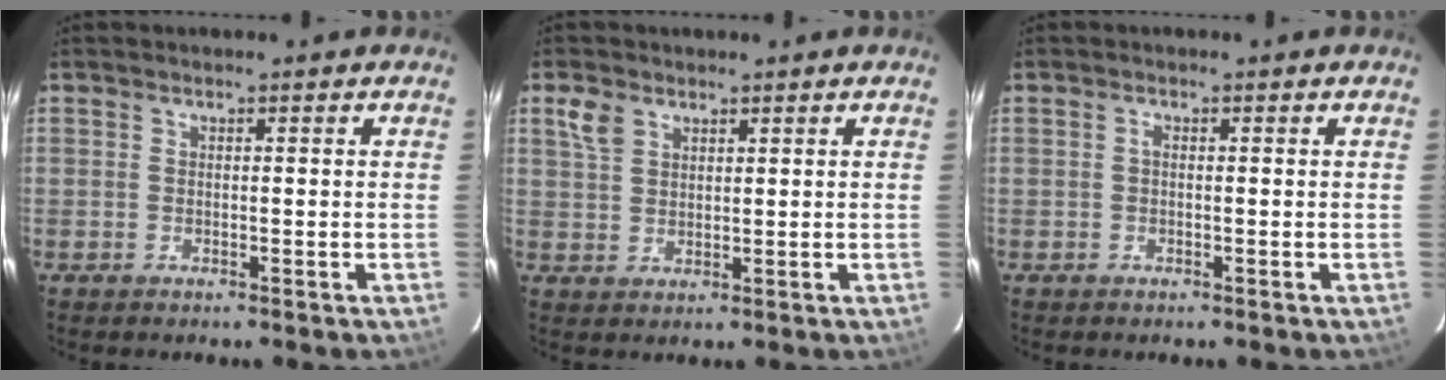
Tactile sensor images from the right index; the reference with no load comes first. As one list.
[{"total": 4.3, "force": [2.4, 2.8, 2.2], "torque": [-0.044, 0.010, 0.049]}, {"total": 0.5, "force": [-0.1, 0.3, 0.4], "torque": [-0.008, 0.004, -0.003]}]